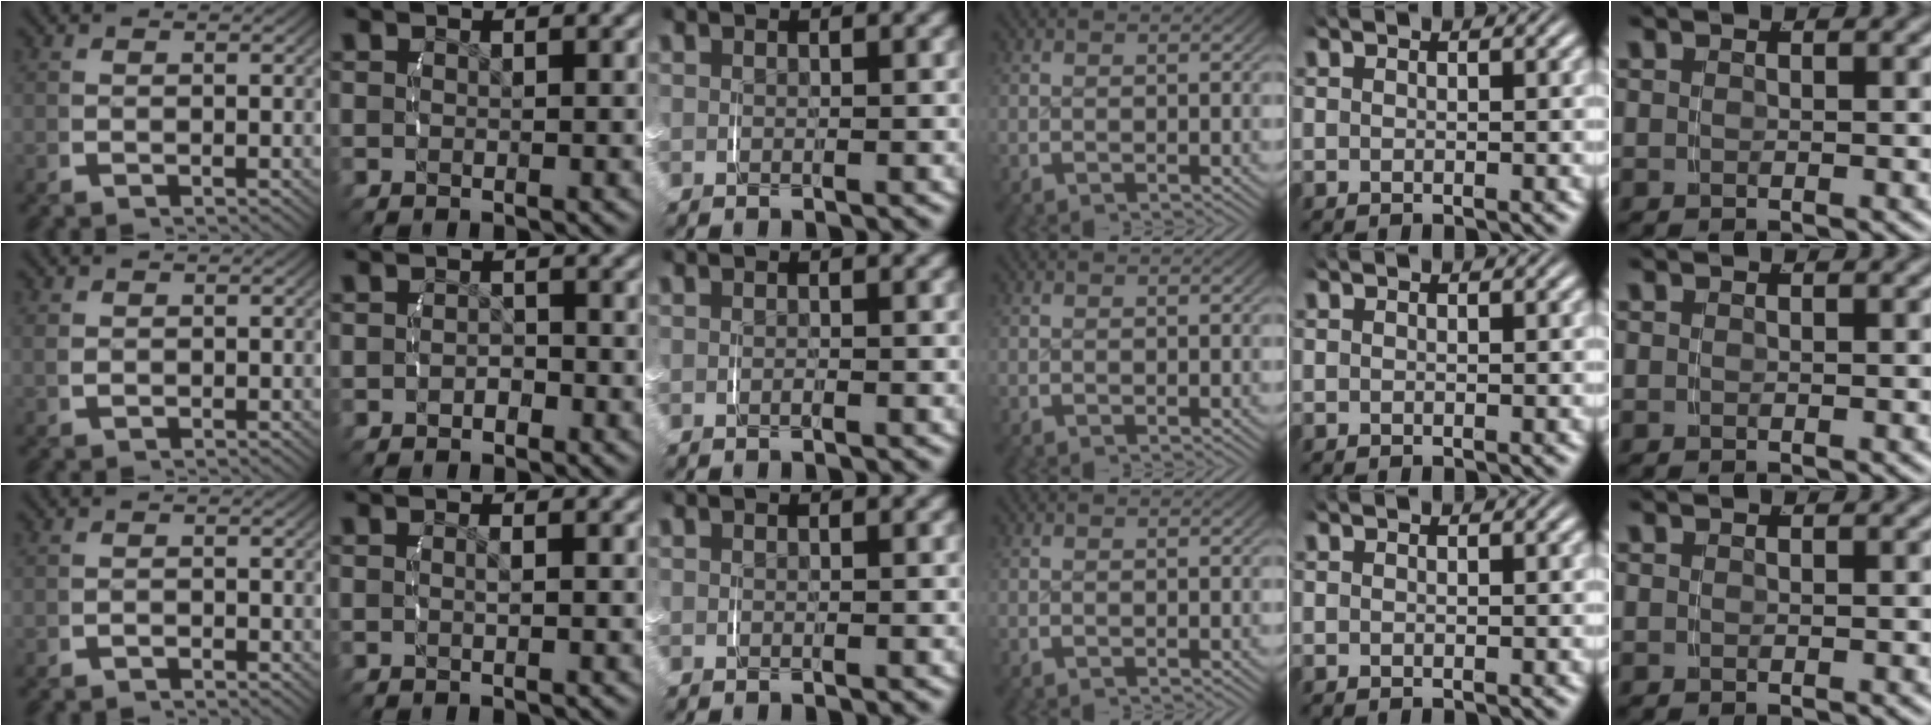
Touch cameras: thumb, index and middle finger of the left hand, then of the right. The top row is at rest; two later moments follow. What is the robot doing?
{"motion": "lift_and_place", "object": "small bumper sticker"}